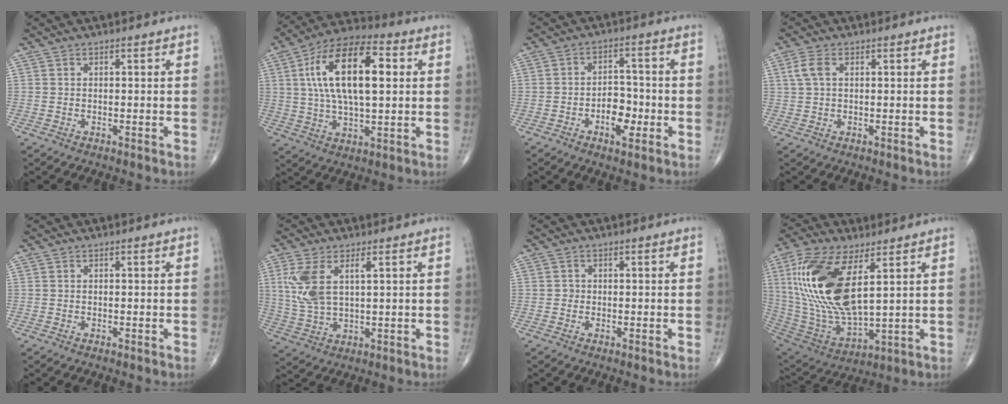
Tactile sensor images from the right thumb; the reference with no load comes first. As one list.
[{"total": 19.2, "force": [3.9, 8.6, 16.7], "torque": [-0.292, 0.017, 0.061]}, {"total": 6.4, "force": [-2.2, 3.7, 4.7], "torque": [-0.054, 0.021, -0.037]}, {"total": 3.3, "force": [1.0, 1.8, 2.5], "torque": [-0.068, 0.012, 0.020]}, {"total": 0.0}, {"total": 9.3, "force": [2.9, 4.1, 7.9], "torque": [-0.176, -0.004, 0.067]}, {"total": 0.8, "force": [-0.1, 0.8, 0.1], "torque": [0.003, 0.003, -0.003]}, {"total": 22.3, "force": [6.4, 9.7, 19.0], "torque": [-0.399, -0.030, 0.127]}]